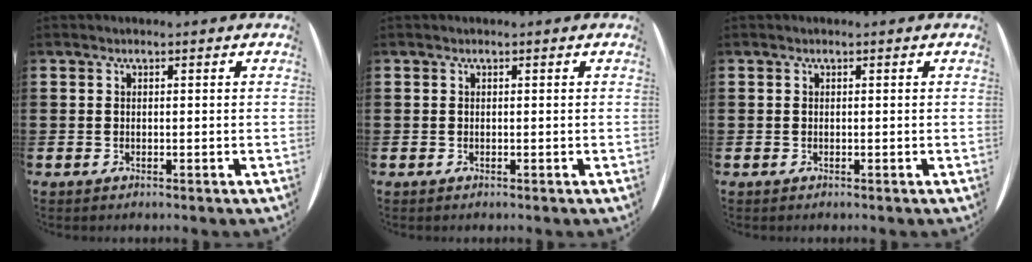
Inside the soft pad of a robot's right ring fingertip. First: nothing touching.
{"total": 0.0}
{"total": 0.0}